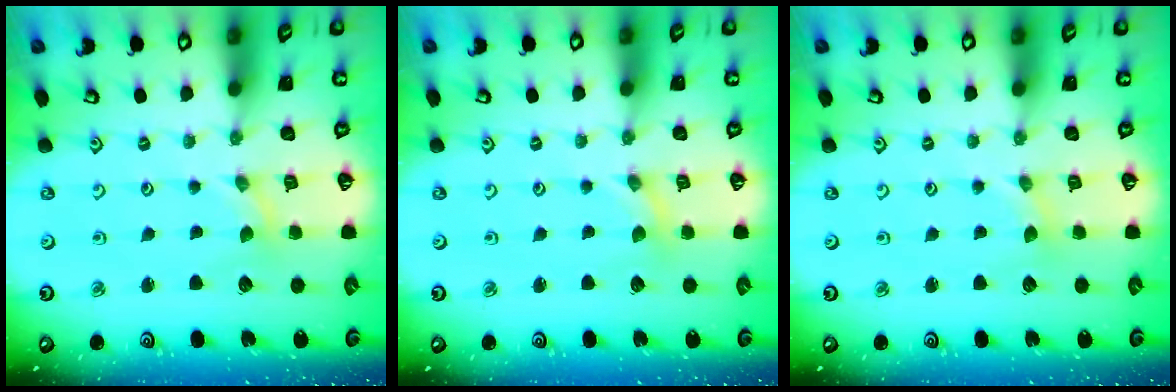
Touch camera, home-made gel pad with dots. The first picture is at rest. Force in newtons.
{"total": 0.0}
{"total": 0.7, "press": 0.7, "slide": 0.1}